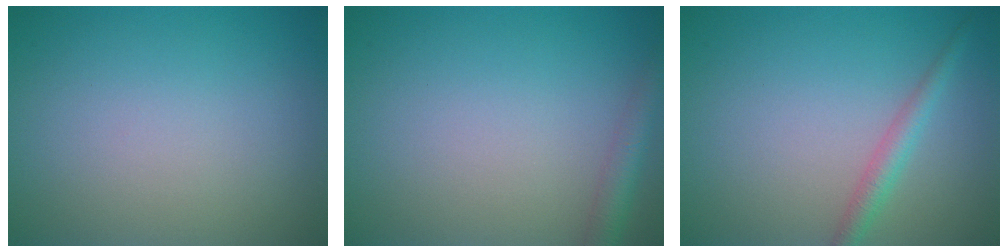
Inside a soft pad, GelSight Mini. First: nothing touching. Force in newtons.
{"total": 2.4, "press": 2.4, "slide": 0.1}
{"total": 1.9, "press": 1.9, "slide": 0.0}